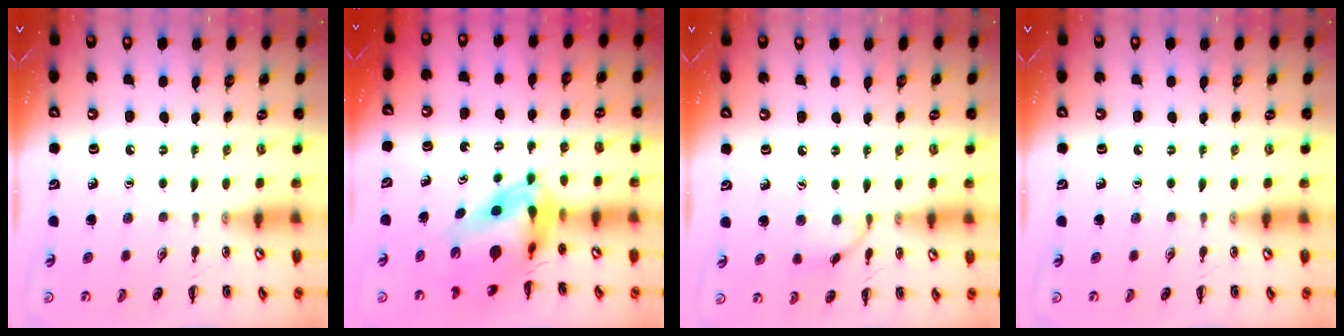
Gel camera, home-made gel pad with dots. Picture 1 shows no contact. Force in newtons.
{"total": 7.8, "press": 7.4, "slide": 2.4}
{"total": 6.7, "press": 6.6, "slide": 0.5}
{"total": 0.0}